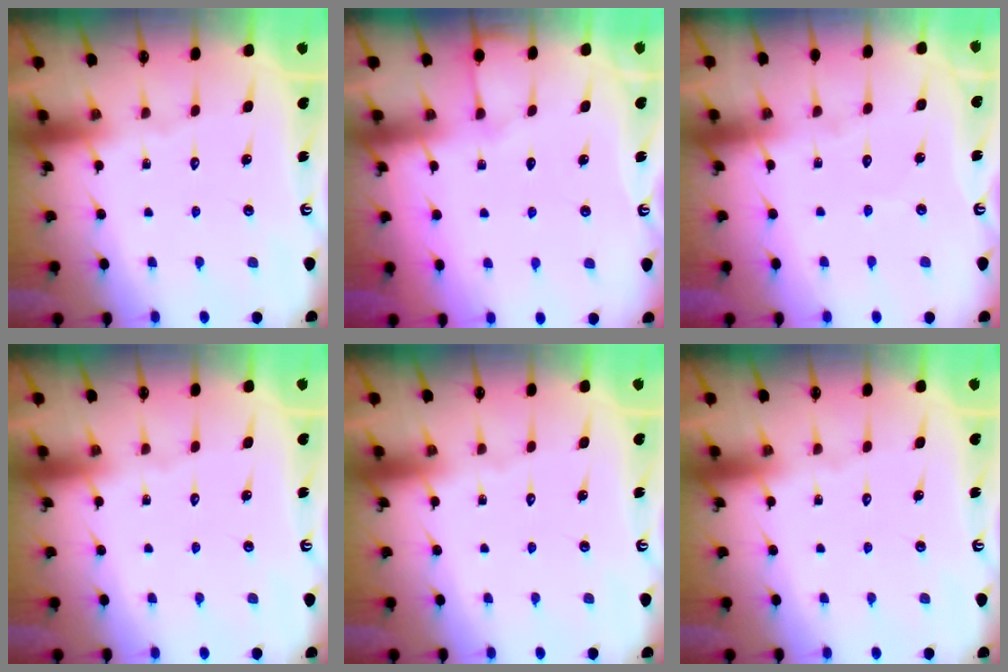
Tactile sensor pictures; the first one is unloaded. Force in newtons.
{"total": 2.7, "press": 2.7, "slide": 0.5}
{"total": 2.6, "press": 2.6, "slide": 0.3}
{"total": 0.0}
{"total": 0.0}
{"total": 0.0}